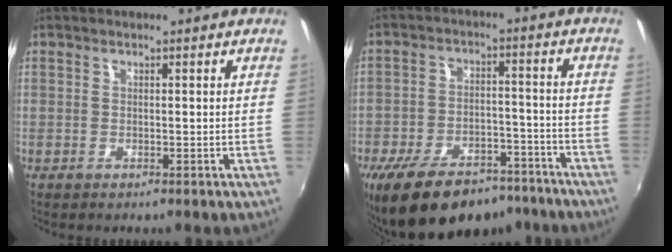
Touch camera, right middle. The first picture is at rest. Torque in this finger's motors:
{"motor_torque": [1.27, -0.87, 0.64, 0.21]}